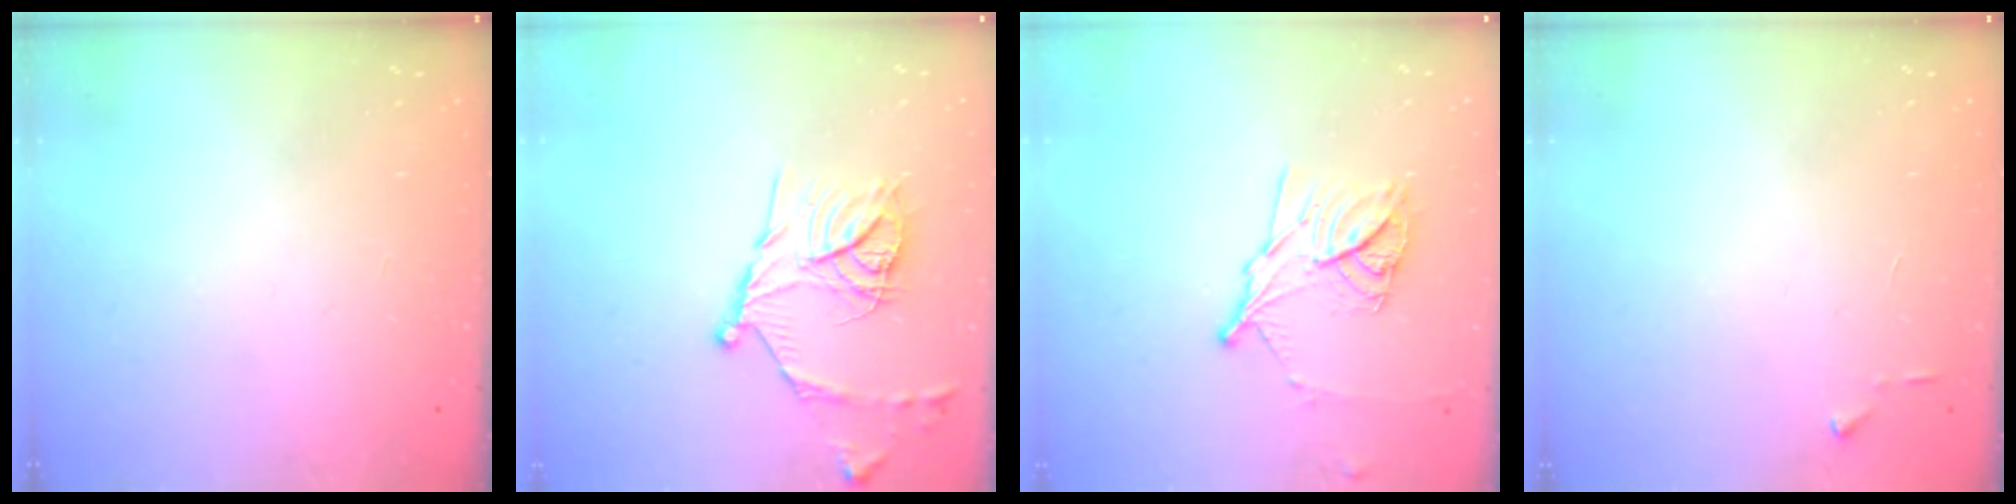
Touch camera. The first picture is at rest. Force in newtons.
{"total": 16.5, "press": 16.5, "slide": 1.6}
{"total": 12.7, "press": 12.7, "slide": 0.7}
{"total": 3.0, "press": 2.9, "slide": 0.4}